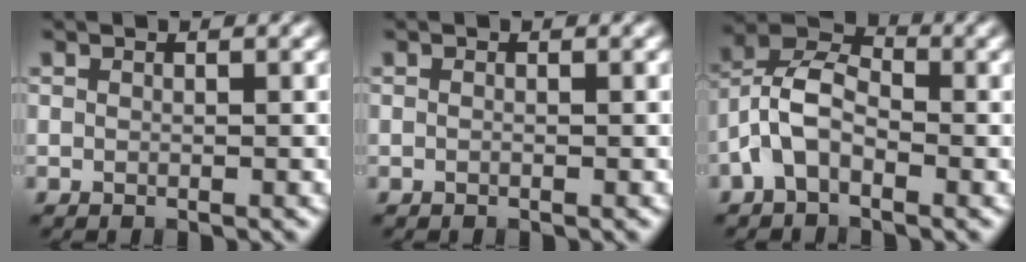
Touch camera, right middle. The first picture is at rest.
{"total": 0.0}
{"total": 4.9, "force": [-1.9, 2.7, 3.6], "torque": [-0.074, 0.019, -0.046]}